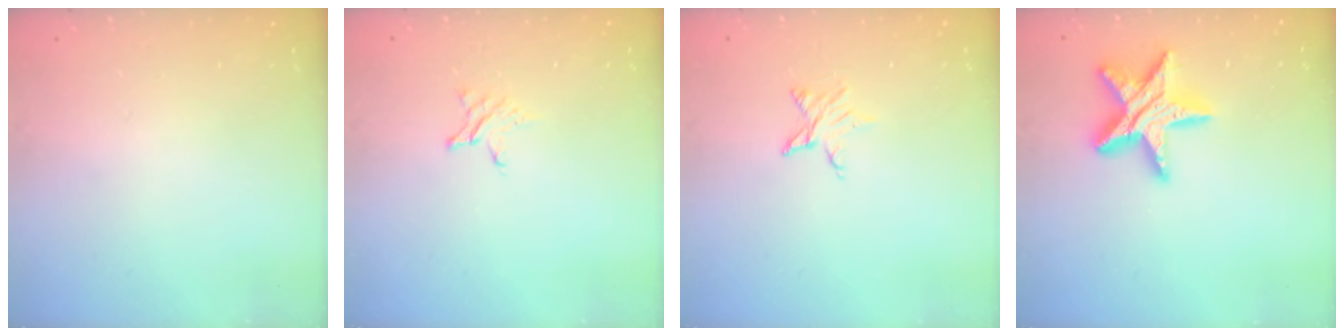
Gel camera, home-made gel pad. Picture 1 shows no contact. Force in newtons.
{"total": 2.8, "press": 2.8, "slide": 0.3}
{"total": 4.6, "press": 4.5, "slide": 0.5}
{"total": 15.6, "press": 15.5, "slide": 1.0}